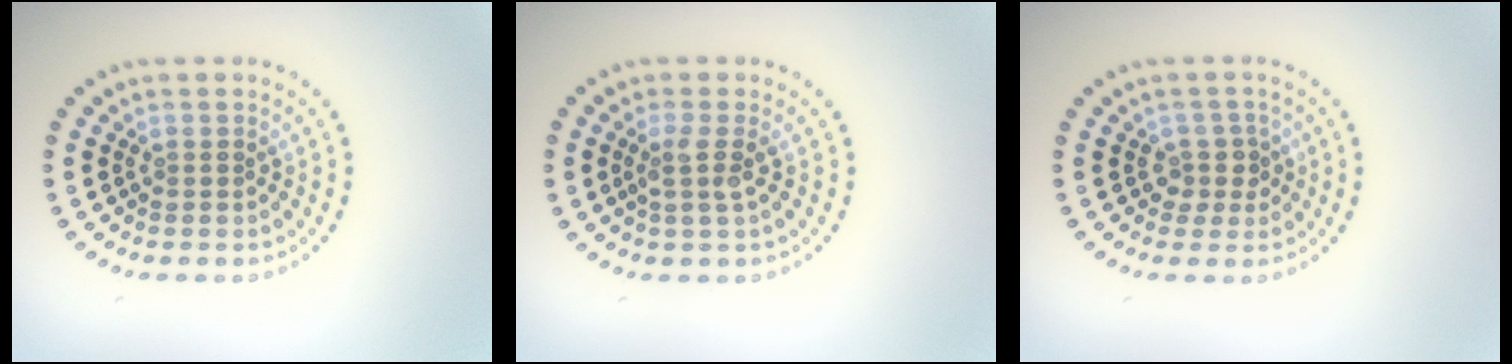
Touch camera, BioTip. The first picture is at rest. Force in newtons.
{"total": 1.8, "press": 1.3, "slide": 1.3}
{"total": 1.9, "press": 1.5, "slide": 1.2}